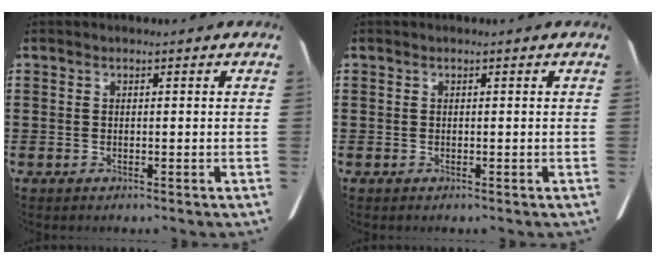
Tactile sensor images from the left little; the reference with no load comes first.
{"total": 0.0}